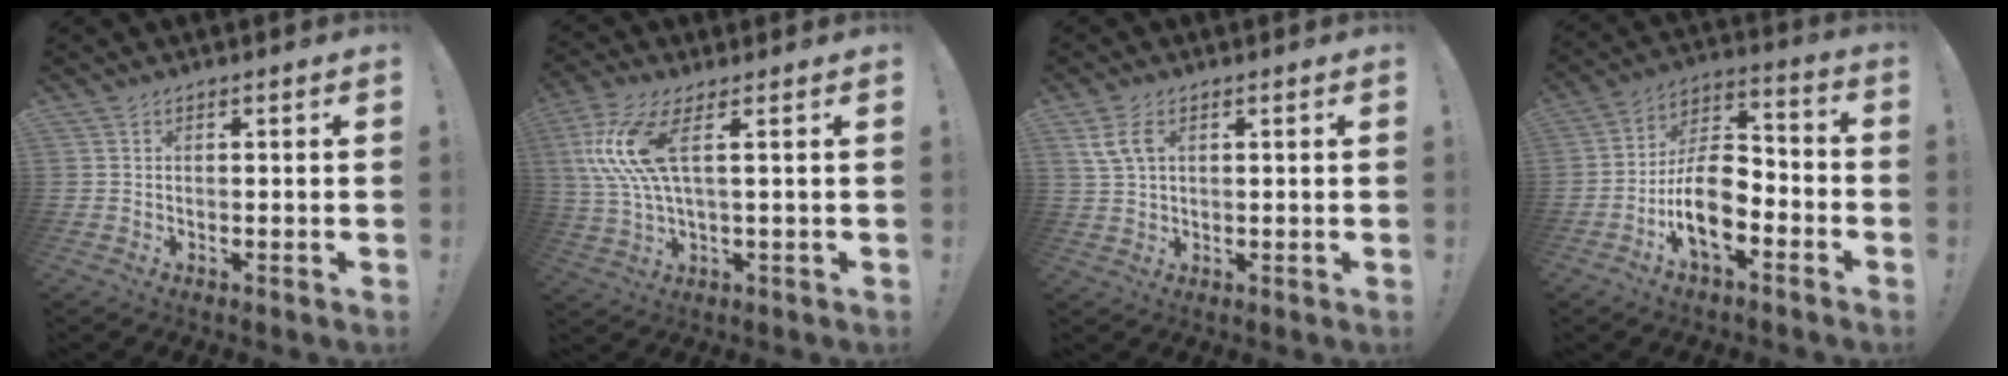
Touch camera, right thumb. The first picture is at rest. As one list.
[{"total": 12.5, "force": [3.6, 3.9, 11.4], "torque": [-0.236, -0.003, 0.066]}, {"total": 6.0, "force": [2.1, 3.6, 4.3], "torque": [-0.091, -0.002, 0.040]}, {"total": 13.9, "force": [-5.8, 7.7, 10.0], "torque": [-0.188, 0.028, -0.100]}]